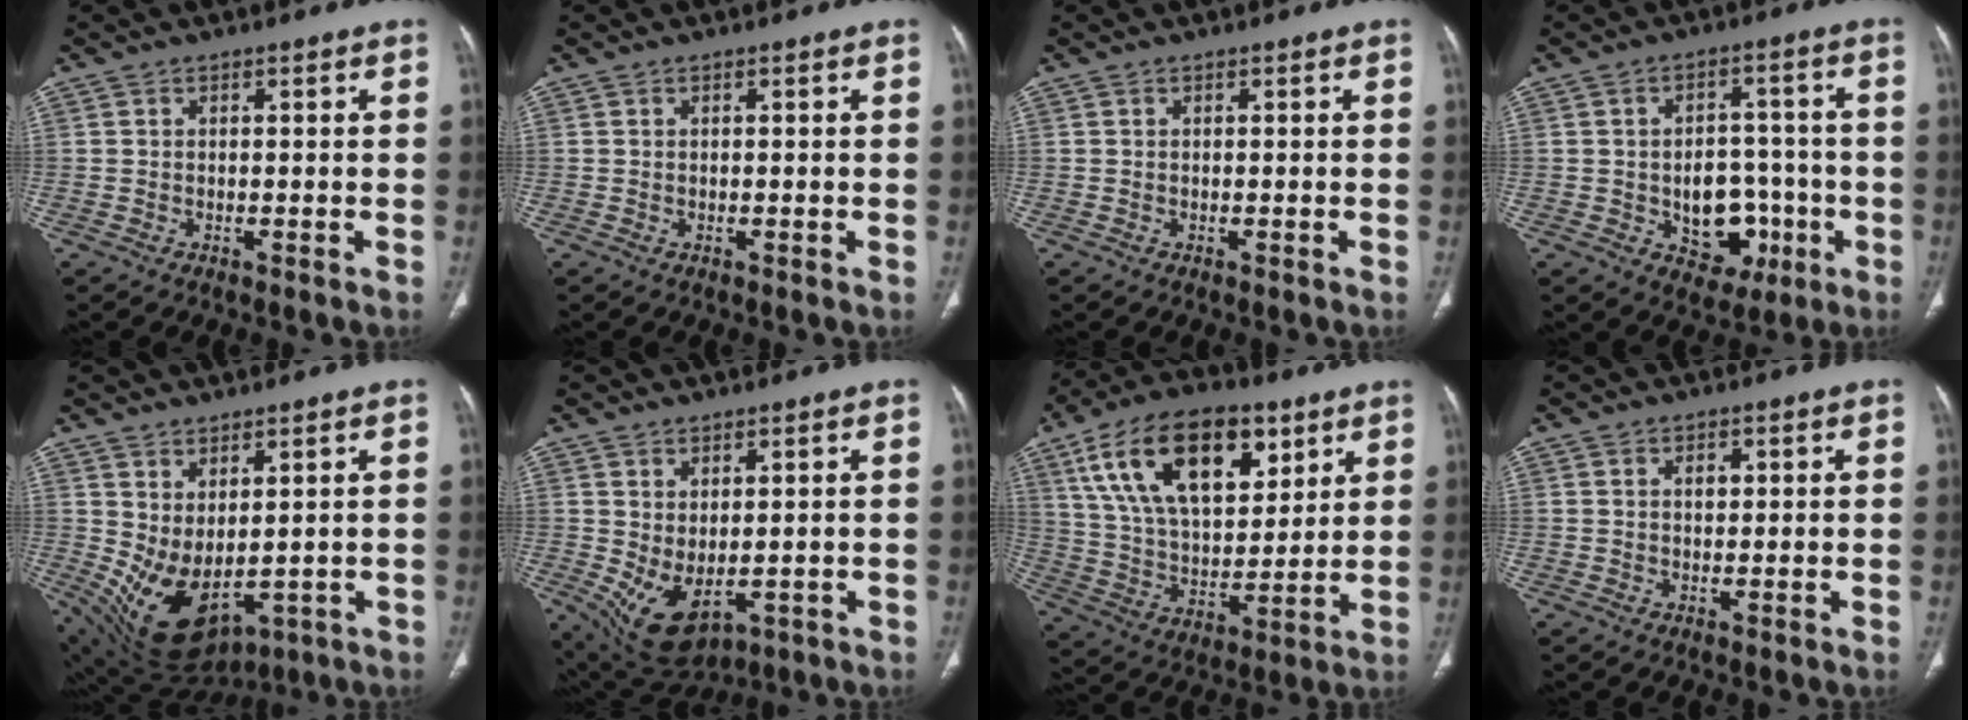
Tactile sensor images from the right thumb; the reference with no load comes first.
{"total": 0.0}
{"total": 0.0}
{"total": 10.4, "force": [-2.5, 7.7, 6.5], "torque": [-0.050, 0.028, -0.022]}
{"total": 11.7, "force": [0.1, 6.2, 10.0], "torque": [-0.172, -0.021, 0.039]}
{"total": 8.7, "force": [-0.9, 4.7, 7.2], "torque": [-0.122, -0.006, 0.013]}
{"total": 23.1, "force": [10.9, 12.2, 16.4], "torque": [-0.258, -0.025, 0.196]}
{"total": 1.4, "force": [0.5, 0.9, 1.0], "torque": [-0.009, 0.000, 0.008]}